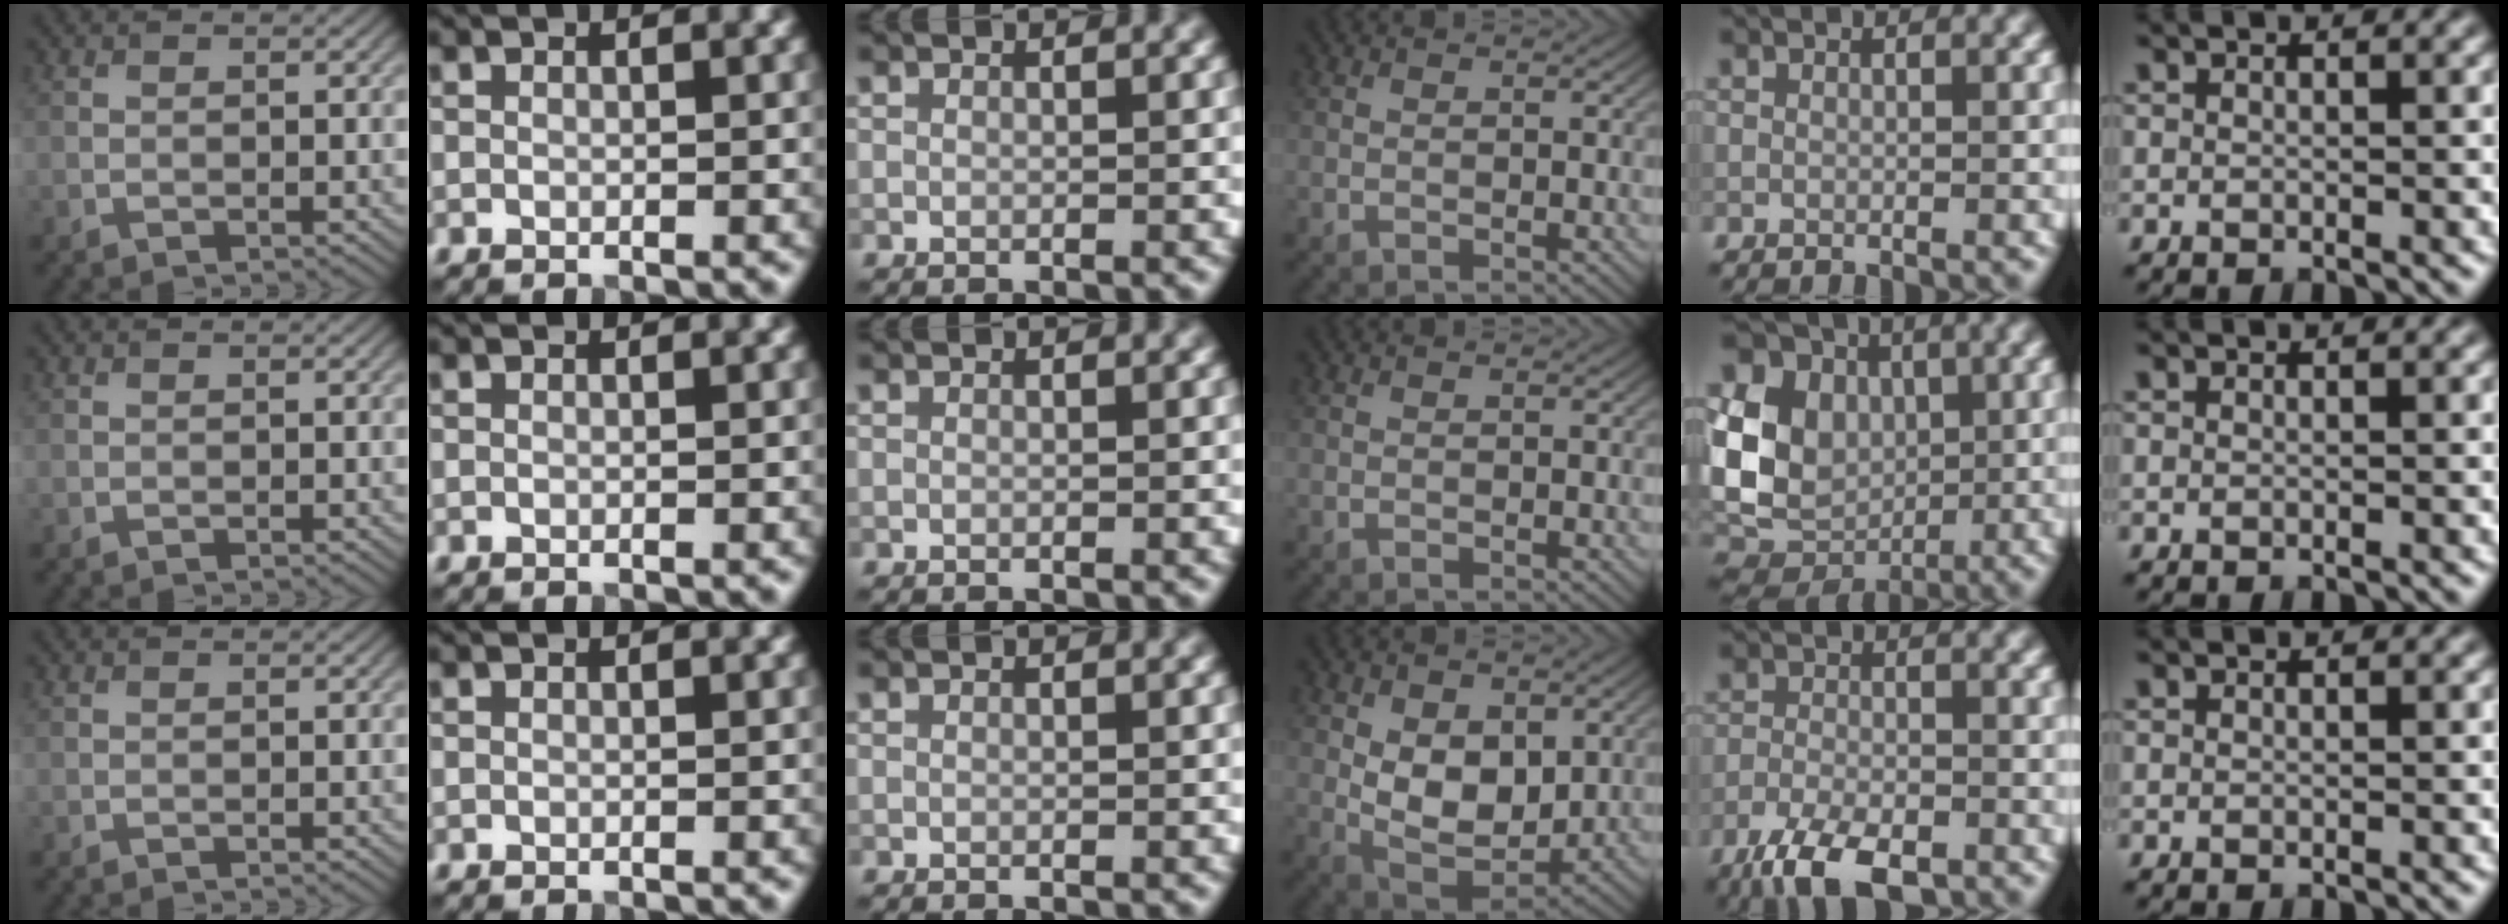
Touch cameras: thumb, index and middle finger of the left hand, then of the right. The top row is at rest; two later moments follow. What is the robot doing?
{"motion": "lift_and_place", "object": "coin"}